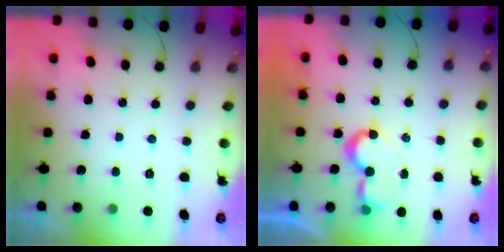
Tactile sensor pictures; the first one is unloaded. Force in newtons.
{"total": 7.6, "press": 7.5, "slide": 0.7}